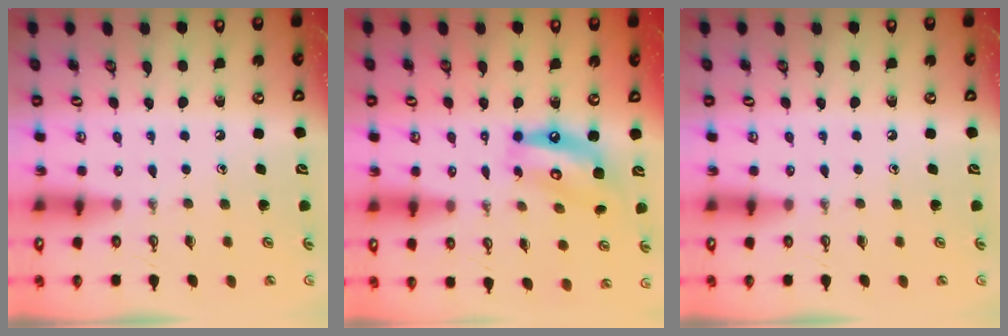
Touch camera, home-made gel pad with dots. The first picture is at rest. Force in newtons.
{"total": 12.2, "press": 12.1, "slide": 1.3}
{"total": 0.0}